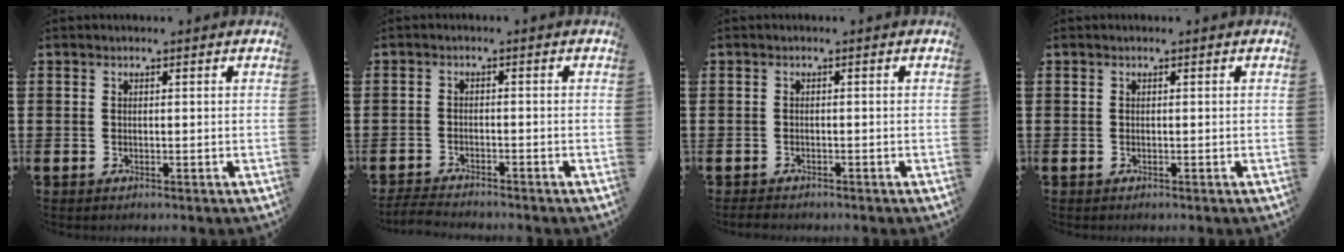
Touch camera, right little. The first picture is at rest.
{"total": 2.3, "force": [-2.3, 0.0, 0.3], "torque": [-0.006, 0.004, -0.047]}
{"total": 0.9, "force": [-0.8, 0.3, 0.3], "torque": [-0.008, 0.001, -0.017]}
{"total": 0.0}